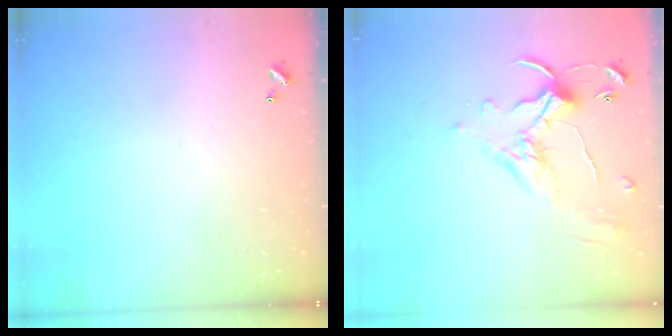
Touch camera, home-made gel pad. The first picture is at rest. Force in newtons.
{"total": 1.1, "press": 0.4, "slide": 1.0}